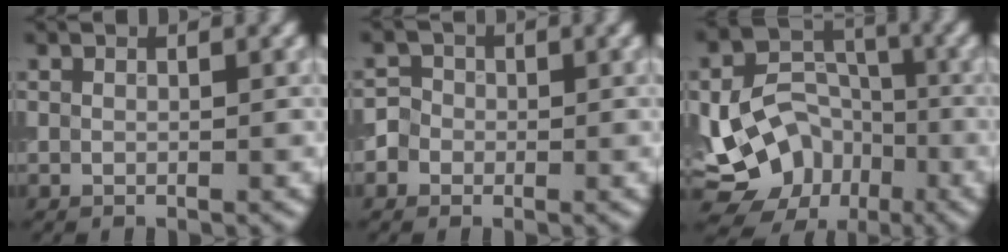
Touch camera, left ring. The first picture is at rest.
{"total": 2.6, "force": [-0.5, 2.4, 0.7], "torque": [0.007, 0.015, -0.029]}
{"total": 11.0, "force": [-3.9, 8.5, 5.7], "torque": [-0.077, -0.005, -0.068]}